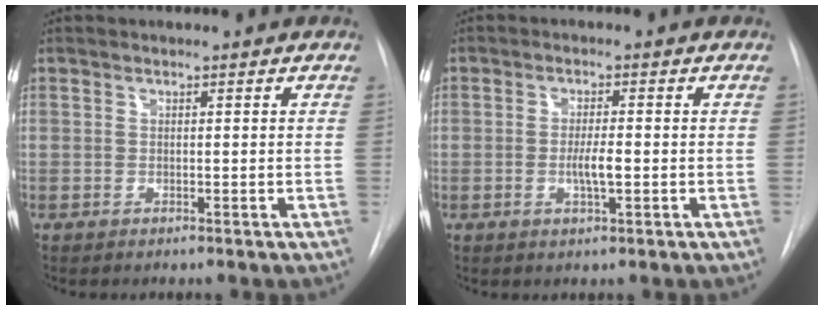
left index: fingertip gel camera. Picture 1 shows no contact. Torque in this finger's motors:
{"motor_torque": [0.28, 0.11, 0.09, 0.02]}